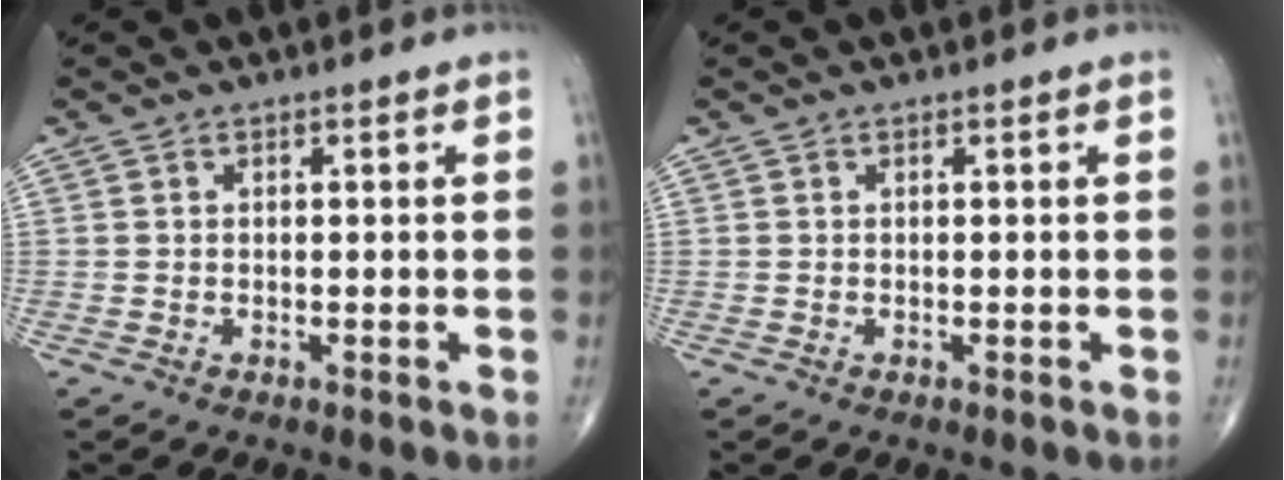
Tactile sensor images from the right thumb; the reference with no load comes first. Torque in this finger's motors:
{"motor_torque": [0.00, 0.00, 0.00, 0.00, 0.00]}